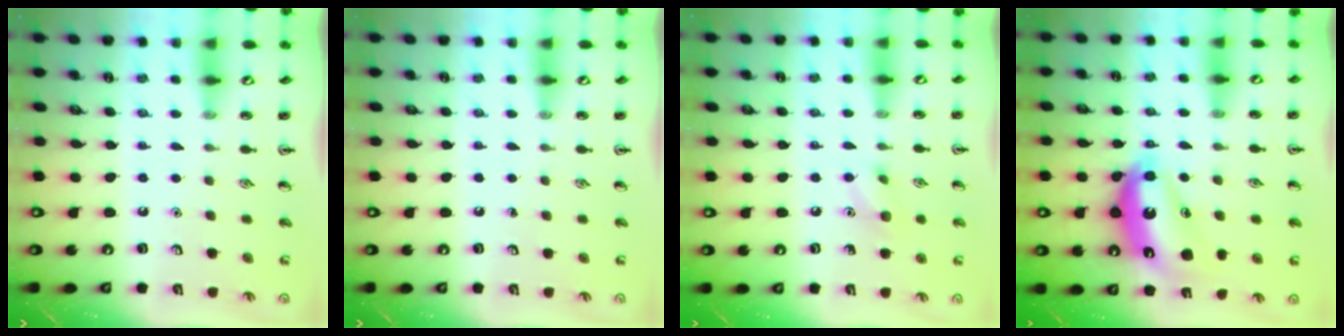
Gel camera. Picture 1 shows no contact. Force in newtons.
{"total": 0.0}
{"total": 7.3, "press": 7.0, "slide": 2.0}
{"total": 14.4, "press": 14.4, "slide": 1.3}